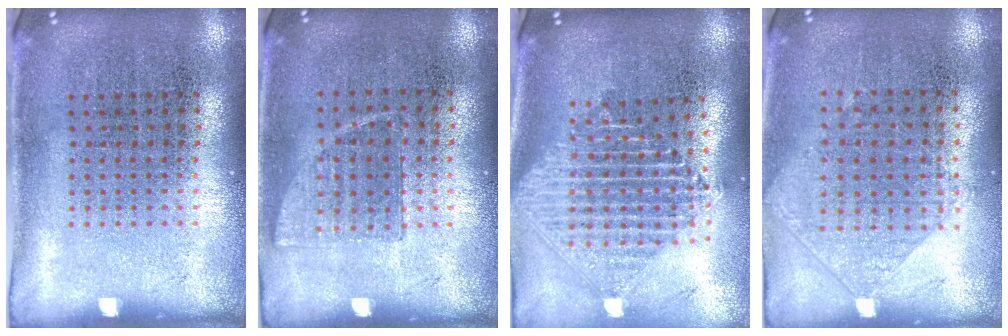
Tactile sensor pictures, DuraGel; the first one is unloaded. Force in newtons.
{"total": 0.8, "press": 0.7, "slide": 0.3}
{"total": 2.4, "press": 1.9, "slide": 1.5}
{"total": 1.0, "press": 0.9, "slide": 0.4}